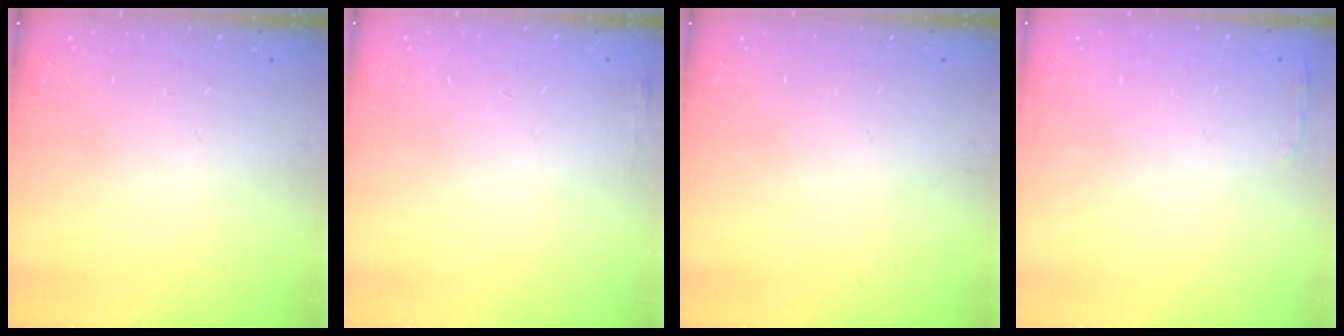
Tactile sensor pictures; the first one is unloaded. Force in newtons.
{"total": 3.5, "press": 3.1, "slide": 1.6}
{"total": 0.0}
{"total": 2.8, "press": 2.6, "slide": 0.9}